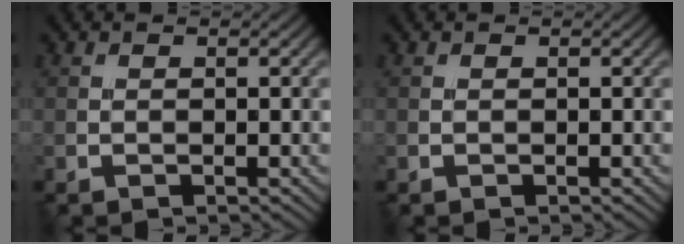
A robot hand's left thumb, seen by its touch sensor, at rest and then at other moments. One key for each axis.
{"total": 0.0}